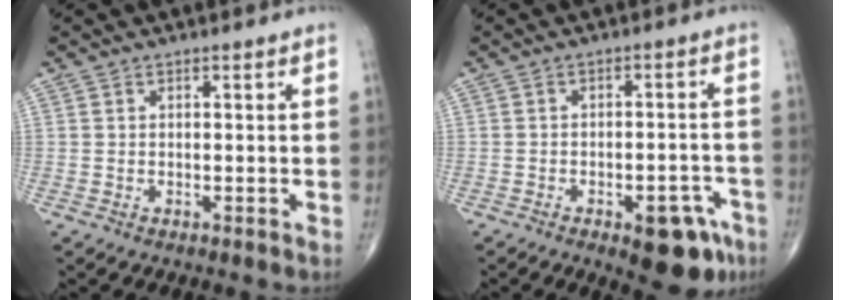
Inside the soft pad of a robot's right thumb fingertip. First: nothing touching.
{"total": 9.7, "force": [-5.3, 4.2, 6.9], "torque": [-0.060, 0.032, -0.064]}